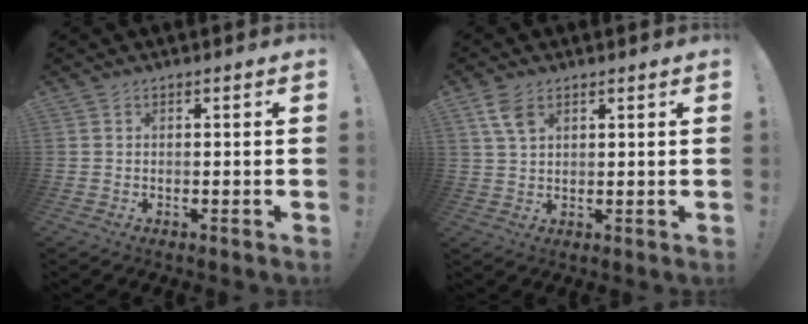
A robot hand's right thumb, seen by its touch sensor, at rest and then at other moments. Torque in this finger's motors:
{"motor_torque": [0.05, 0.13, 0.63, 0.26, 0.01]}